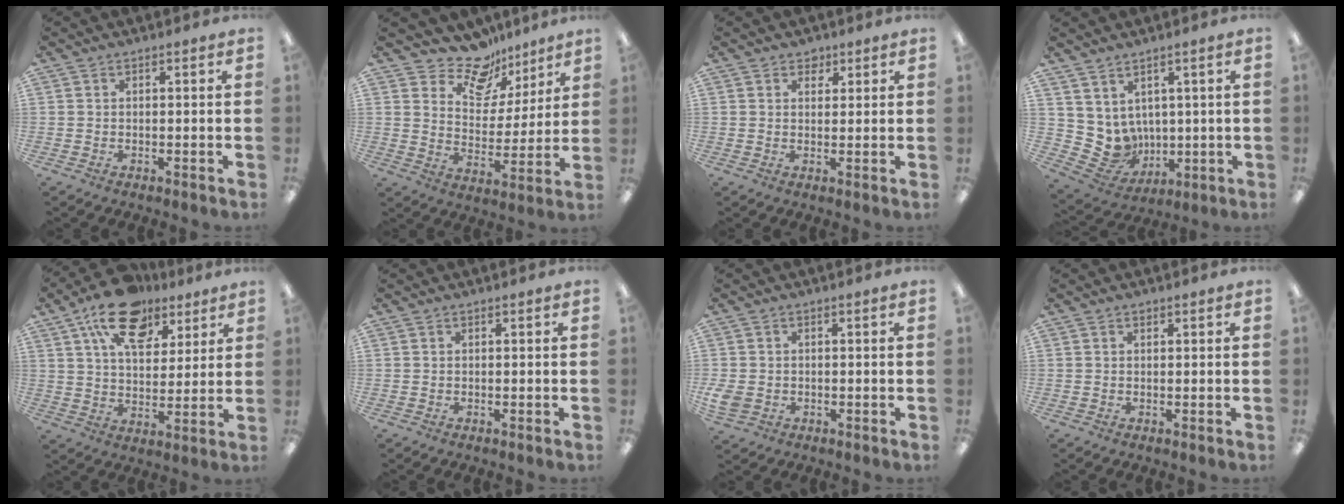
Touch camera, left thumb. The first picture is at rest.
{"total": 13.3, "force": [10.8, 6.8, 3.8], "torque": [-0.078, -0.076, 0.200]}
{"total": 2.8, "force": [2.1, 1.8, 0.5], "torque": [0.002, -0.005, 0.035]}
{"total": 7.1, "force": [3.5, 6.1, 1.5], "torque": [-0.054, -0.032, 0.077]}
{"total": 17.4, "force": [10.9, 9.5, 9.7], "torque": [-0.154, -0.045, 0.193]}
{"total": 0.0}
{"total": 3.8, "force": [-0.6, 3.1, 2.1], "torque": [-0.049, 0.001, -0.011]}
{"total": 0.7, "force": [0.4, 0.4, 0.3], "torque": [-0.007, 0.002, 0.008]}